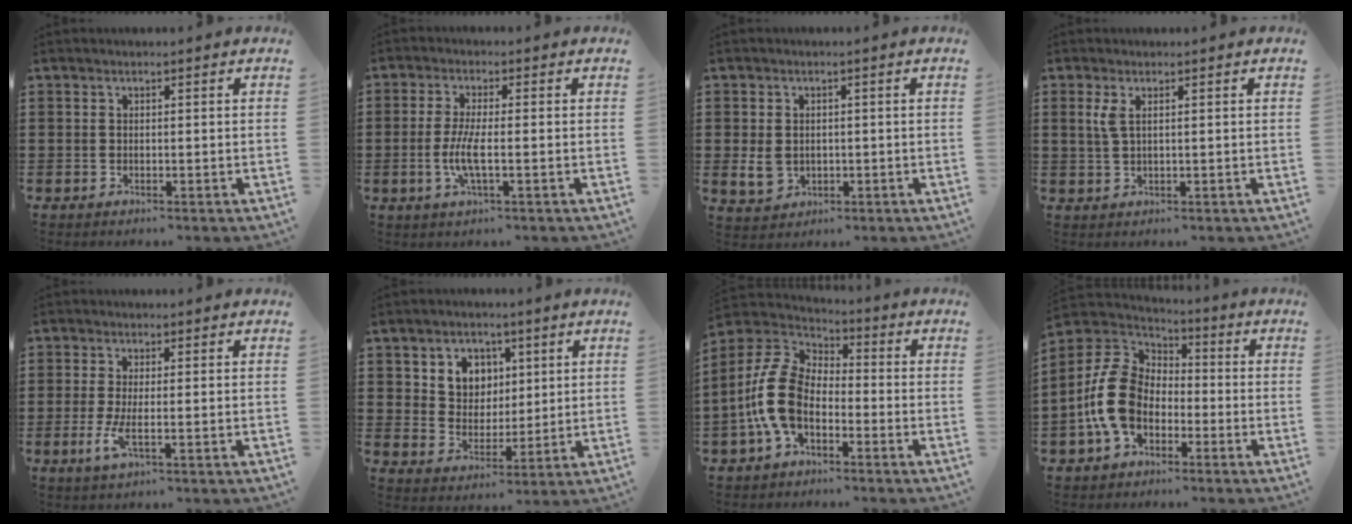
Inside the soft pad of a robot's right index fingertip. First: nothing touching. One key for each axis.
{"total": 5.1, "fx": -1.2, "fy": 1.0, "fz": 4.9, "tx": -0.114, "ty": -0.010, "tz": -0.030}
{"total": 3.3, "fx": -0.4, "fy": 2.7, "fz": 1.8, "tx": -0.047, "ty": 0.001, "tz": -0.009}
{"total": 2.5, "fx": 0.8, "fy": 0.8, "fz": 2.3, "tx": -0.047, "ty": 0.006, "tz": 0.013}
{"total": 3.7, "fx": -0.7, "fy": 0.6, "fz": 3.5, "tx": -0.084, "ty": -0.013, "tz": -0.017}
{"total": 5.3, "fx": 2.5, "fy": 4.6, "fz": 1.0, "tx": -0.030, "ty": 0.007, "tz": 0.039}
{"total": 11.2, "fx": -2.9, "fy": 6.8, "fz": 8.4, "tx": -0.222, "ty": -0.001, "tz": -0.063}
{"total": 12.0, "fx": -2.8, "fy": 8.6, "fz": 7.9, "tx": -0.210, "ty": 0.012, "tz": -0.057}